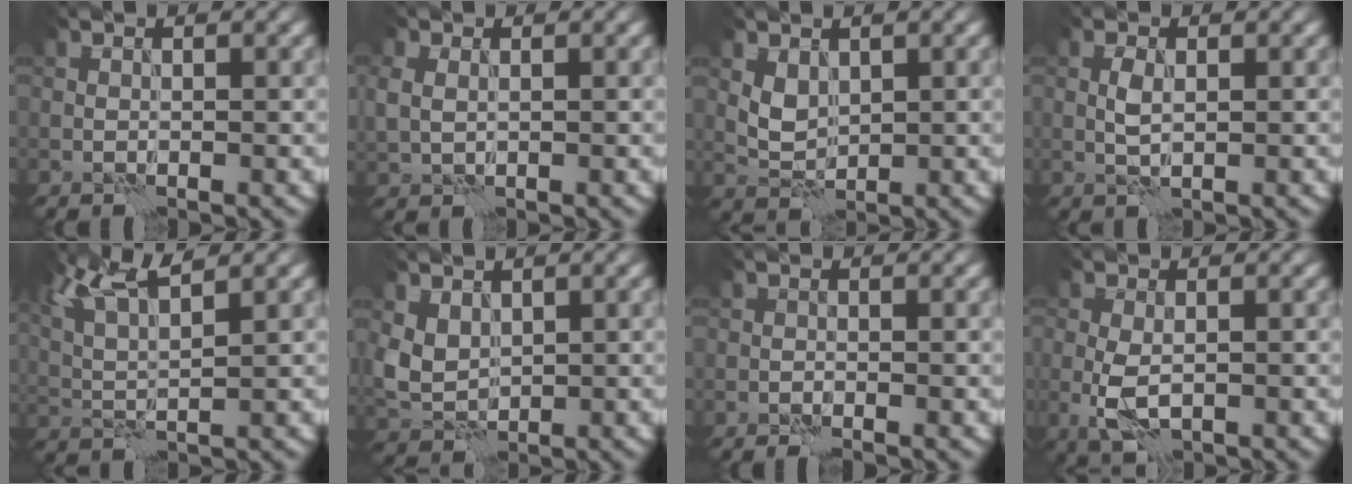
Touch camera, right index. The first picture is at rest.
{"total": 2.0, "force": [0.4, 1.5, 1.3], "torque": [-0.034, 0.002, 0.013]}
{"total": 2.2, "force": [0.9, 1.5, 1.3], "torque": [-0.029, -0.004, 0.023]}
{"total": 1.6, "force": [0.2, 0.7, 1.4], "torque": [-0.032, 0.003, 0.004]}
{"total": 6.0, "force": [3.8, 1.3, 4.4], "torque": [-0.093, 0.015, 0.068]}
{"total": 3.5, "force": [1.1, 2.6, 2.1], "torque": [-0.054, -0.003, 0.024]}
{"total": 0.9, "force": [-0.7, 0.2, 0.5], "torque": [-0.010, 0.001, -0.016]}
{"total": 3.4, "force": [-0.7, 1.8, 2.8], "torque": [-0.062, -0.009, -0.011]}